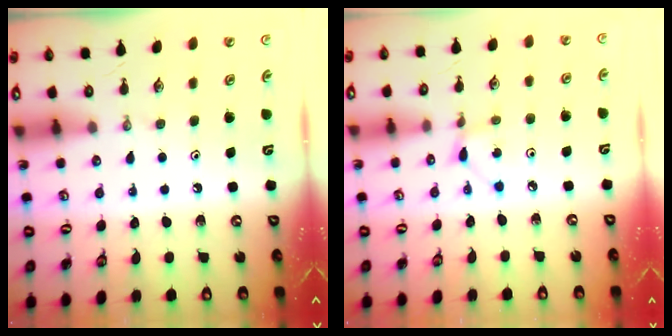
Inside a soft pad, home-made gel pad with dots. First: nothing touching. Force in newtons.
{"total": 1.5, "press": 1.5, "slide": 0.1}